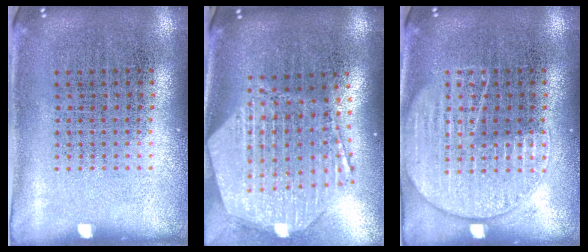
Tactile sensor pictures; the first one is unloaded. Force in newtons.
{"total": 3.0, "press": 2.4, "slide": 1.8}
{"total": 2.6, "press": 2.6, "slide": 0.3}